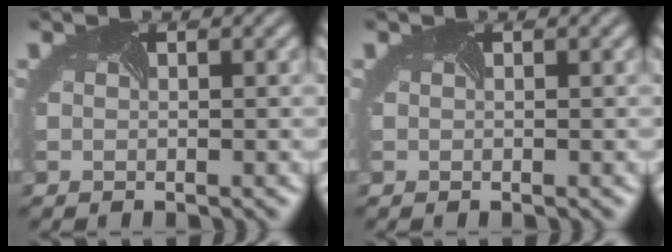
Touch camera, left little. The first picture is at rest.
{"total": 0.0}